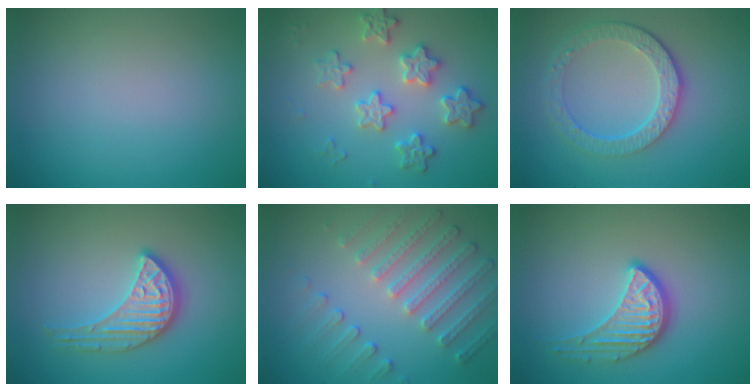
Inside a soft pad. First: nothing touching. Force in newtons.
{"total": 3.6, "press": 3.5, "slide": 0.5}
{"total": 4.5, "press": 3.3, "slide": 3.1}
{"total": 3.5, "press": 3.3, "slide": 1.3}
{"total": 4.9, "press": 3.7, "slide": 3.2}
{"total": 3.7, "press": 3.0, "slide": 2.2}